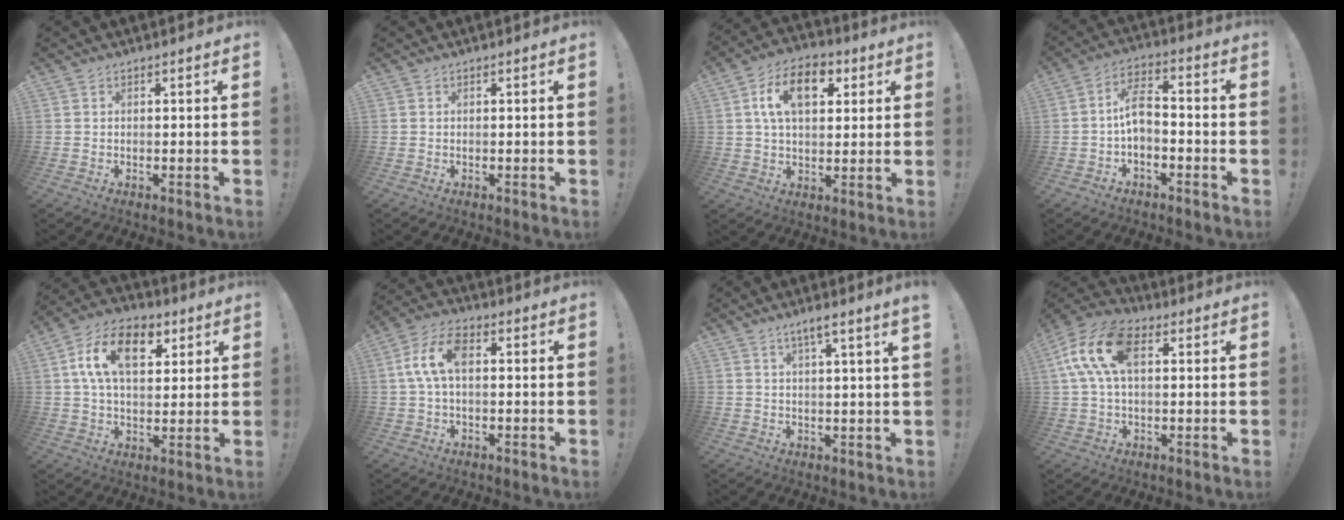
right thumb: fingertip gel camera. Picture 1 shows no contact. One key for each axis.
{"total": 0.0}
{"total": 13.8, "fx": 4.5, "fy": 8.4, "fz": 10.0, "tx": -0.156, "ty": 0.008, "tz": 0.083}
{"total": 7.7, "fx": -1.4, "fy": 4.2, "fz": 6.3, "tx": -0.110, "ty": 0.009, "tz": -0.023}
{"total": 15.8, "fx": 5.6, "fy": 9.7, "fz": 11.2, "tx": -0.174, "ty": -0.001, "tz": 0.101}
{"total": 9.4, "fx": 1.3, "fy": 5.0, "fz": 7.9, "tx": -0.158, "ty": 0.008, "tz": 0.025}
{"total": 4.2, "fx": 2.5, "fy": -1.0, "fz": 3.2, "tx": -0.054, "ty": -0.012, "tz": 0.037}
{"total": 15.3, "fx": 4.2, "fy": 9.0, "fz": 11.7, "tx": -0.239, "ty": 0.009, "tz": 0.078}